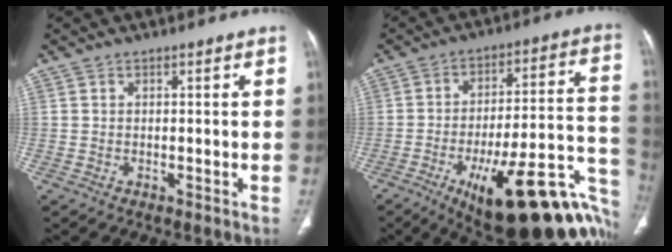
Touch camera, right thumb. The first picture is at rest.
{"total": 30.5, "force": [-14.2, 10.0, 25.1], "torque": [-0.259, 0.071, -0.195]}